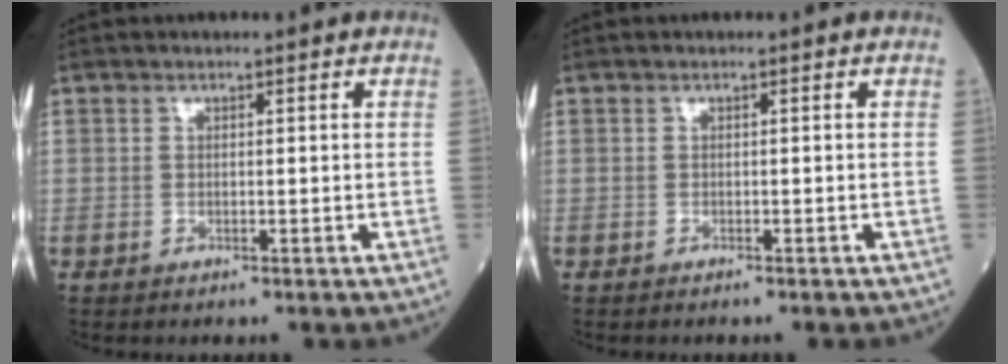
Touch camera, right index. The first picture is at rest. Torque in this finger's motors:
{"motor_torque": [-0.07, -0.03, 0.05, -0.01]}